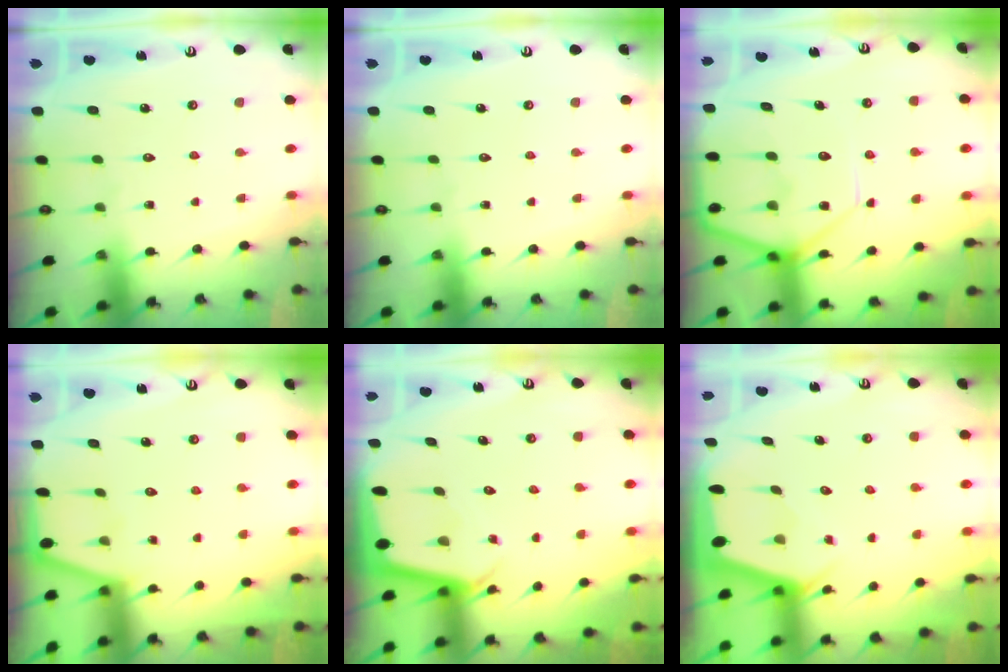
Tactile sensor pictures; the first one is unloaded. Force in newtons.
{"total": 0.0}
{"total": 10.9, "press": 10.9, "slide": 1.1}
{"total": 0.7, "press": 0.6, "slide": 0.2}
{"total": 2.3, "press": 2.3, "slide": 0.0}
{"total": 2.0, "press": 1.9, "slide": 0.3}